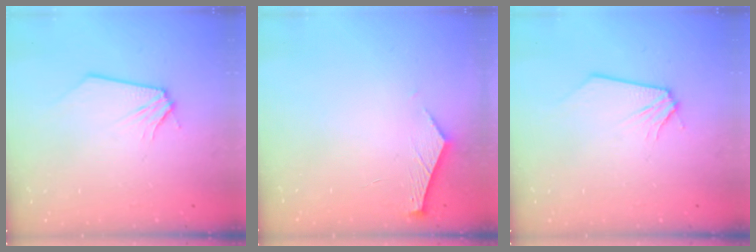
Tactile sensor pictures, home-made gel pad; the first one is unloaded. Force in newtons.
{"total": 3.7, "press": 3.7, "slide": 0.4}
{"total": 0.0}